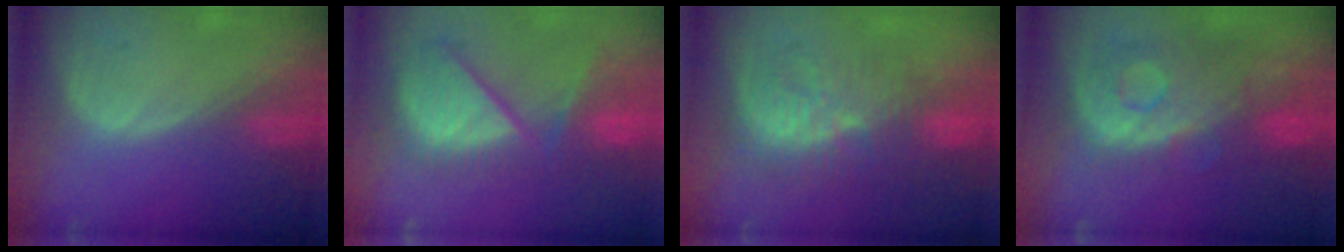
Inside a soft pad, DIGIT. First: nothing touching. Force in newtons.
{"total": 10.5, "press": 9.7, "slide": 3.8}
{"total": 9.2, "press": 9.0, "slide": 2.0}
{"total": 10.5, "press": 9.4, "slide": 4.7}